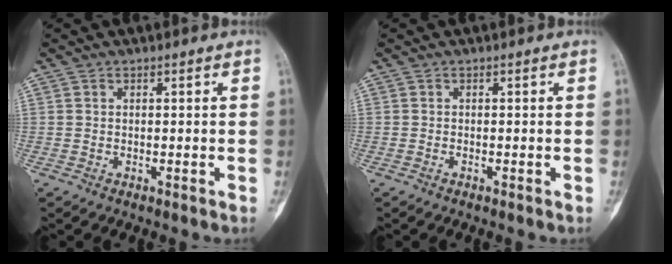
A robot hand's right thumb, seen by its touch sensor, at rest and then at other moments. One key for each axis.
{"total": 0.0}